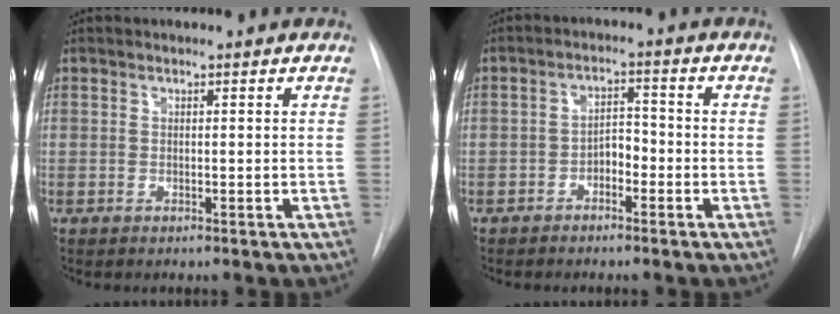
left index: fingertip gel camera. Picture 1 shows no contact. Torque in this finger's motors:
{"motor_torque": [0.09, 0.03, -0.02, 0.02]}